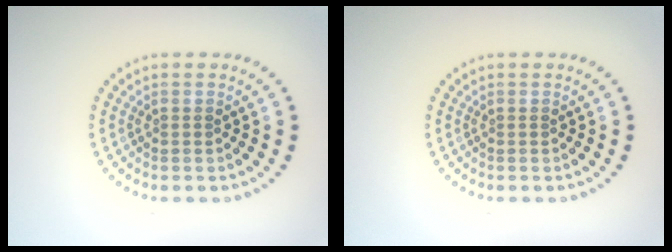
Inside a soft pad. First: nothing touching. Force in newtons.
{"total": 0.0}